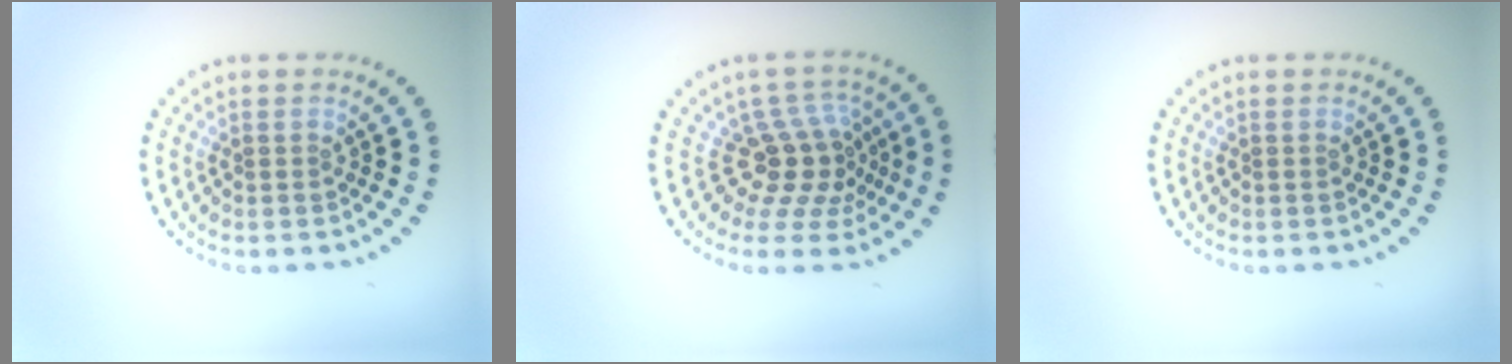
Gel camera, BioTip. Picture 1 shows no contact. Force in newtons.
{"total": 4.1, "press": 2.8, "slide": 2.9}
{"total": 0.0}